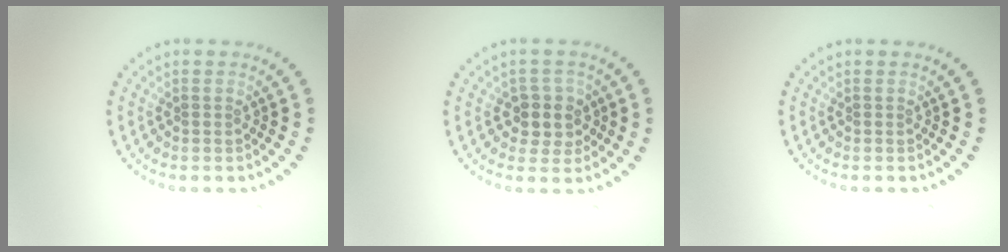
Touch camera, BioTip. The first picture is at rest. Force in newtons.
{"total": 2.9, "press": 2.6, "slide": 1.2}
{"total": 0.0}